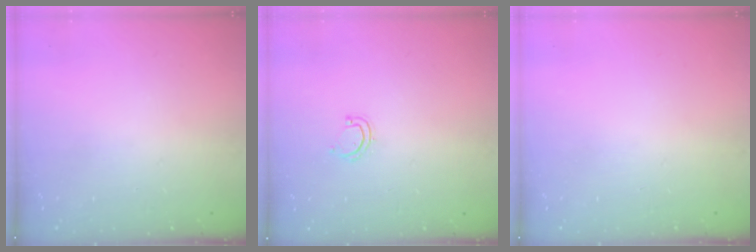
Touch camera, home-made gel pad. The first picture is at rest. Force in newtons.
{"total": 4.3, "press": 4.3, "slide": 0.4}
{"total": 0.0}